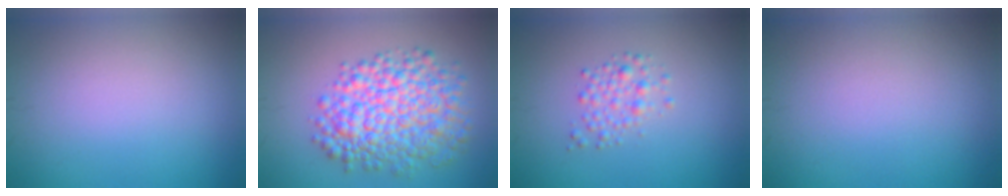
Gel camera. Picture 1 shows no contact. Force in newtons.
{"total": 8.0, "press": 8.0, "slide": 0.2}
{"total": 1.9, "press": 1.9, "slide": 0.0}
{"total": 0.0}